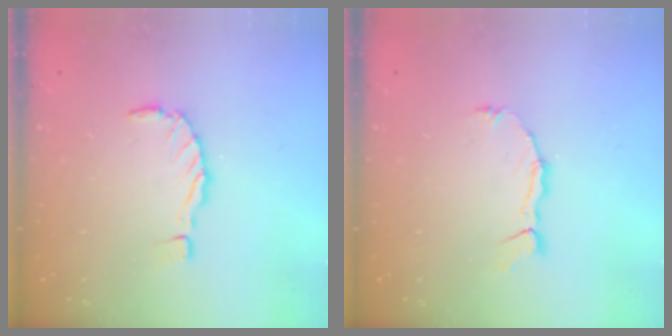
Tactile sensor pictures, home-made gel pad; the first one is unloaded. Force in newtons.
{"total": 3.6, "press": 3.6, "slide": 0.2}